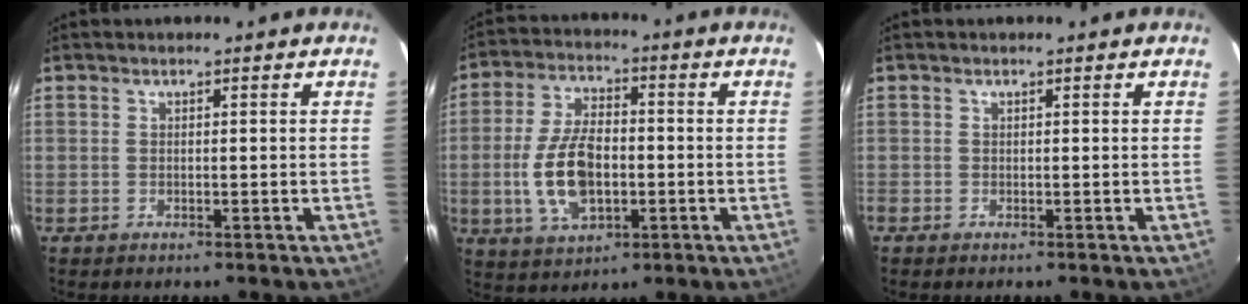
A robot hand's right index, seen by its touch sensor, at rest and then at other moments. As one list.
[{"total": 12.5, "force": [-2.2, 6.8, 10.3], "torque": [-0.208, 0.005, -0.032]}, {"total": 0.5, "force": [-0.3, 0.4, 0.0], "torque": [-0.001, -0.001, -0.007]}]